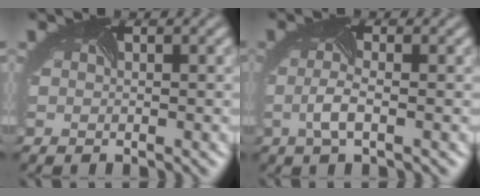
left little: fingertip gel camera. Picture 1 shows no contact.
{"total": 2.2, "force": [-0.7, 0.5, 2.0], "torque": [-0.052, -0.004, -0.013]}